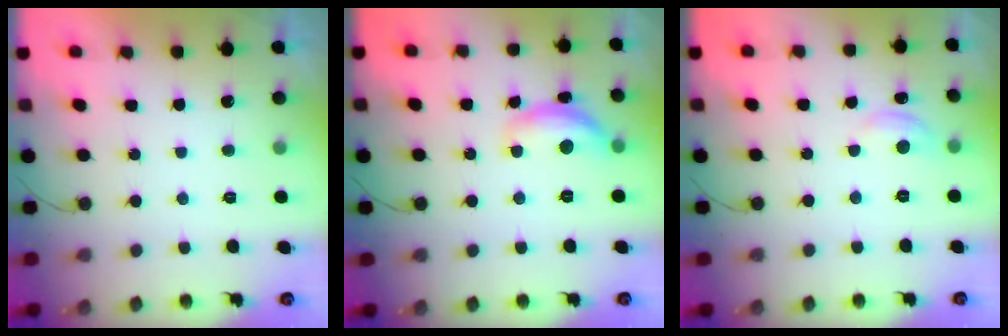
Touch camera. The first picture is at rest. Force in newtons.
{"total": 11.4, "press": 11.4, "slide": 0.6}
{"total": 5.0, "press": 5.0, "slide": 0.2}